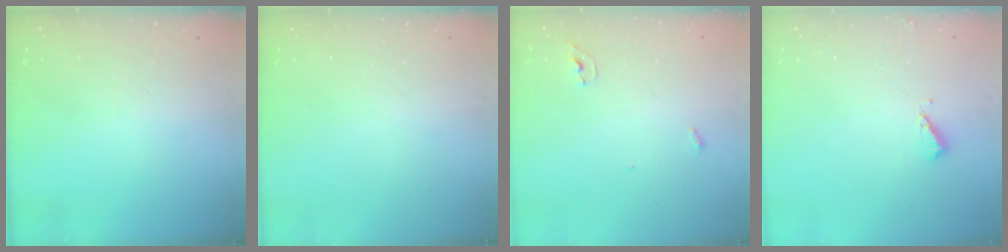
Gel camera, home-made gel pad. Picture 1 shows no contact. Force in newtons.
{"total": 0.0}
{"total": 5.6, "press": 3.9, "slide": 4.1}
{"total": 4.5, "press": 4.4, "slide": 0.8}